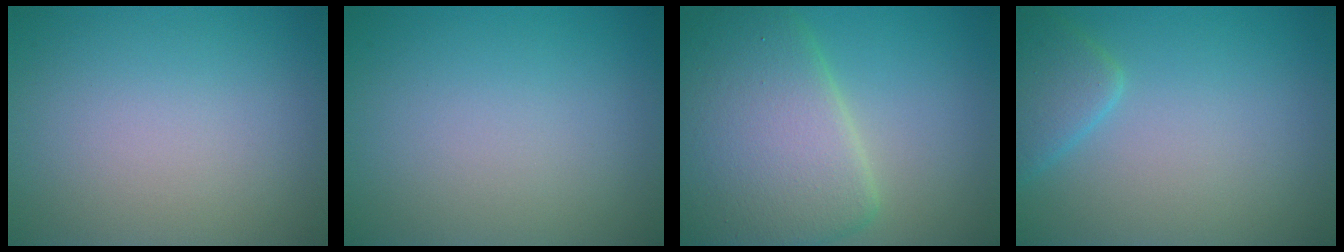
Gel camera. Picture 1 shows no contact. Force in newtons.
{"total": 0.0}
{"total": 10.1, "press": 10.1, "slide": 0.5}
{"total": 2.7, "press": 2.7, "slide": 0.2}